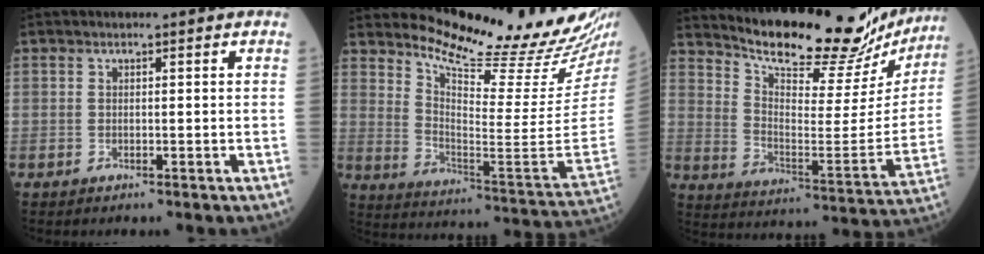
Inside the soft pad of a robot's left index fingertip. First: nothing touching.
{"total": 21.6, "force": [20.0, 0.2, 8.2], "torque": [-0.143, -0.117, 0.274]}
{"total": 24.1, "force": [22.3, 4.8, 7.9], "torque": [-0.126, -0.066, 0.300]}